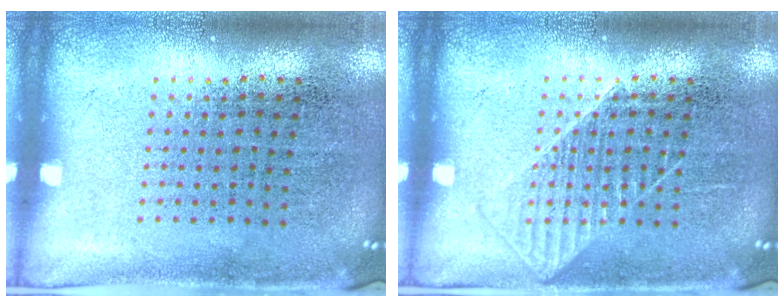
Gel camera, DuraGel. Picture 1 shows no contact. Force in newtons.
{"total": 1.3, "press": 1.3, "slide": 0.3}